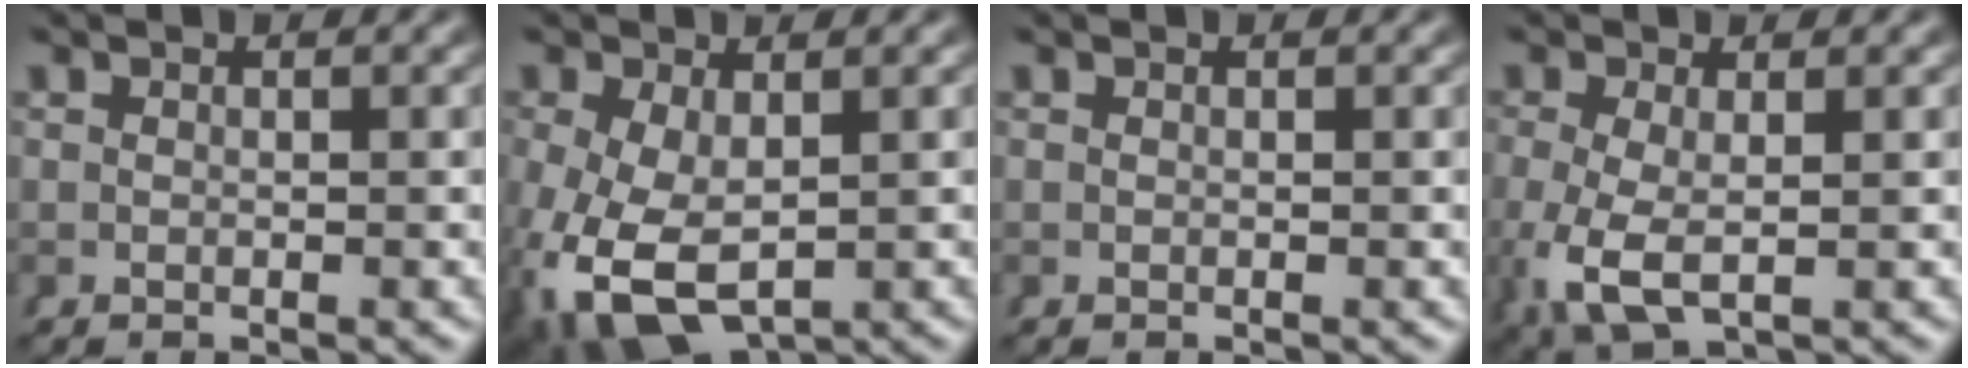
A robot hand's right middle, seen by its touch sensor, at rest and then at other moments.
{"total": 8.3, "force": [-3.3, 5.3, 5.4], "torque": [-0.140, -0.060, -0.021]}
{"total": 0.0}
{"total": 5.4, "force": [-1.4, 3.1, 4.2], "torque": [-0.116, -0.040, 0.000]}